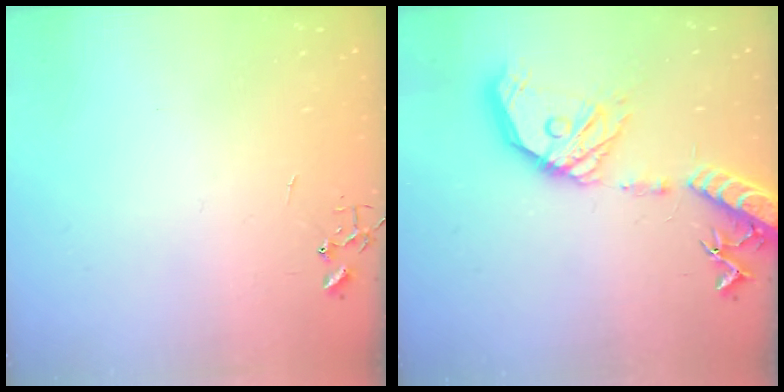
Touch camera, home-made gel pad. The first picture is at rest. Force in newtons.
{"total": 22.7, "press": 22.4, "slide": 3.8}